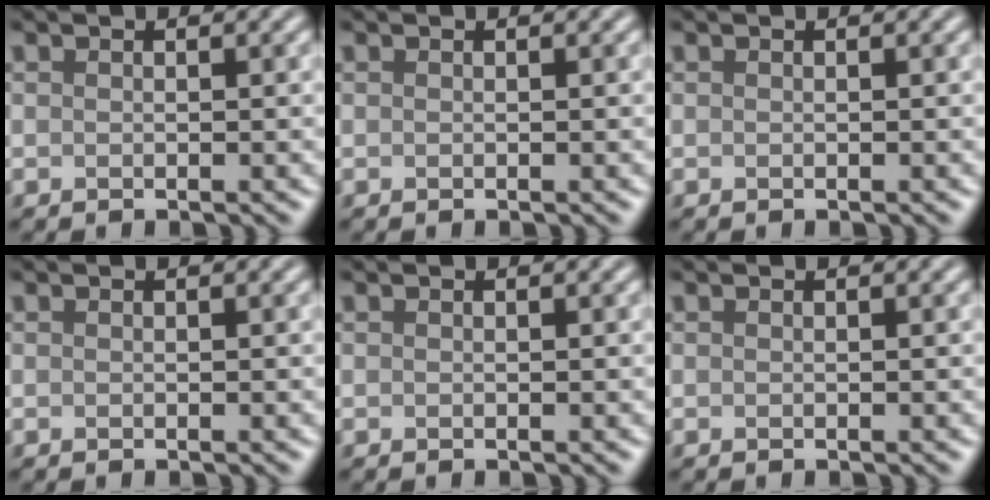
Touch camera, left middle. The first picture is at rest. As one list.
[{"total": 0.0}, {"total": 0.0}, {"total": 0.0}, {"total": 0.0}, {"total": 0.0}]